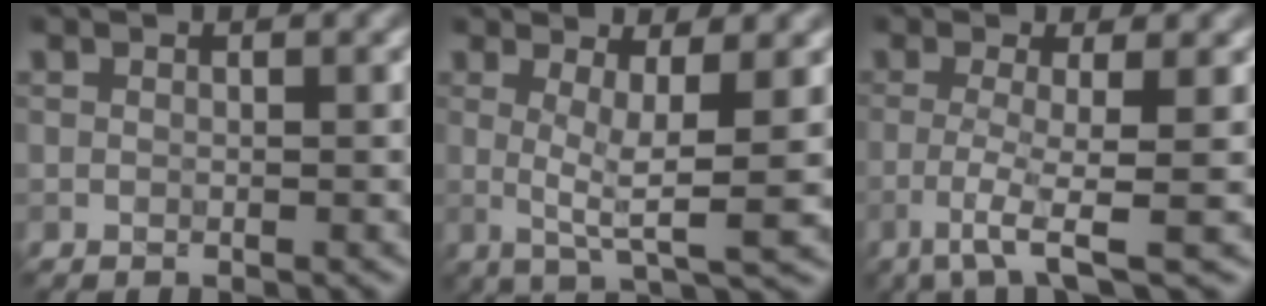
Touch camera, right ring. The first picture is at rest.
{"total": 4.2, "force": [0.9, 0.7, 4.1], "torque": [-0.072, -0.006, 0.014]}
{"total": 3.8, "force": [-1.5, 0.3, 3.5], "torque": [-0.070, -0.005, -0.040]}